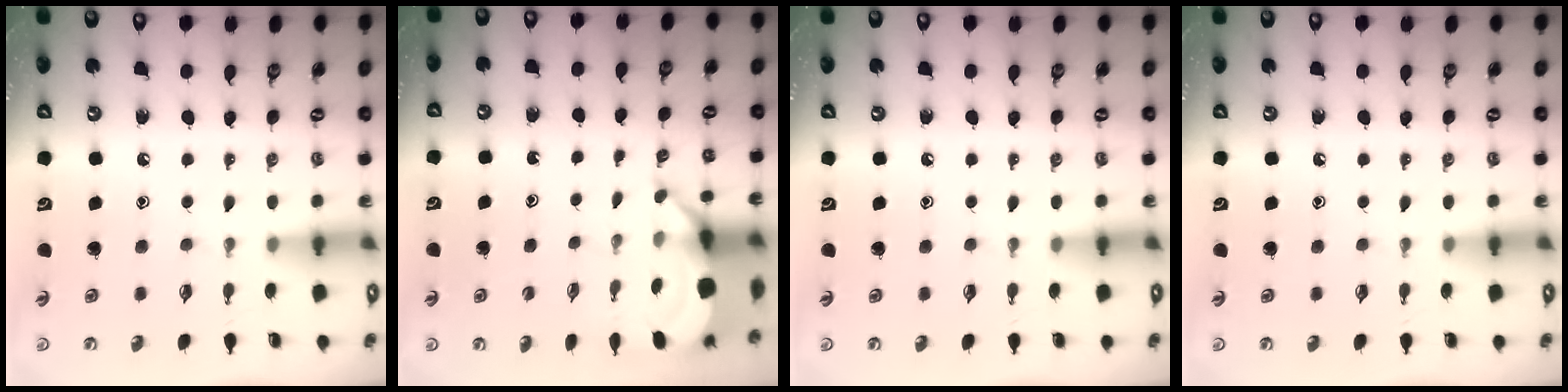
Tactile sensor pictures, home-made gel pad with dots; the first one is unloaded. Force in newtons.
{"total": 5.0, "press": 5.0, "slide": 0.6}
{"total": 0.0}
{"total": 0.0}